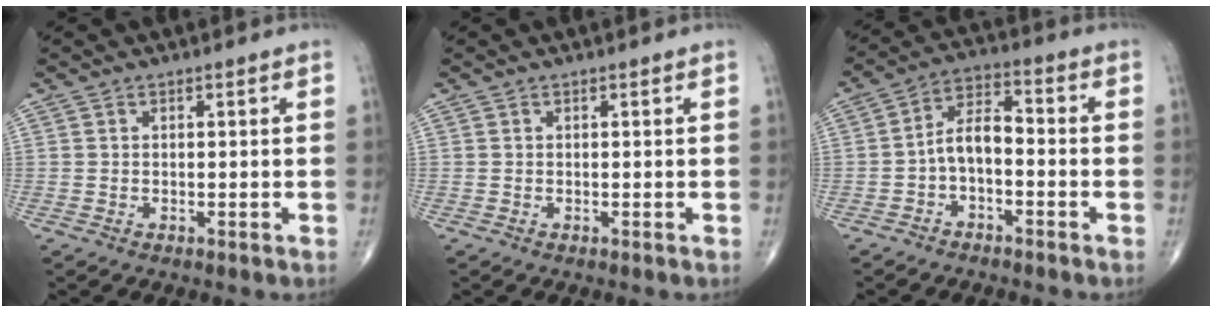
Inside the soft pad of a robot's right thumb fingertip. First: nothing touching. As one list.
[{"total": 0.0}, {"total": 6.6, "force": [-2.0, 3.5, 5.3], "torque": [-0.088, 0.039, -0.046]}]